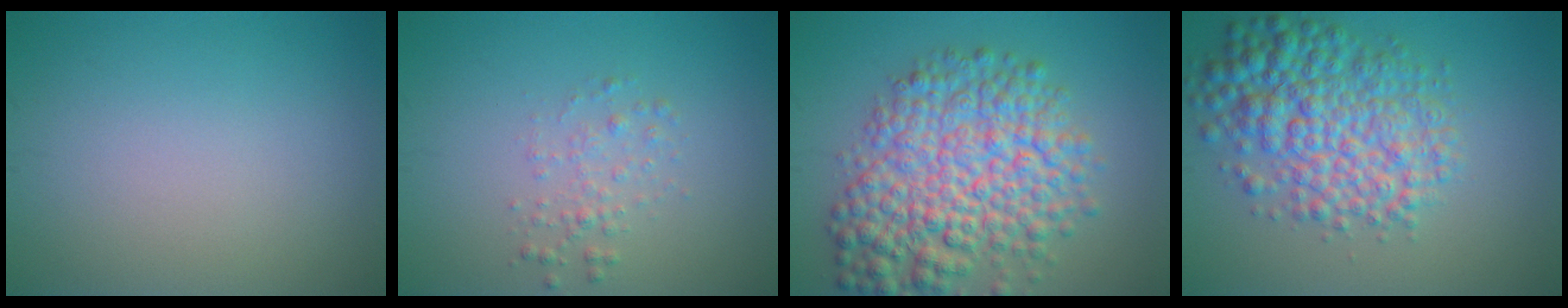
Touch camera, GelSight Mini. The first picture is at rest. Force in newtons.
{"total": 1.6, "press": 1.6, "slide": 0.1}
{"total": 9.4, "press": 9.4, "slide": 0.3}
{"total": 7.5, "press": 7.5, "slide": 0.1}